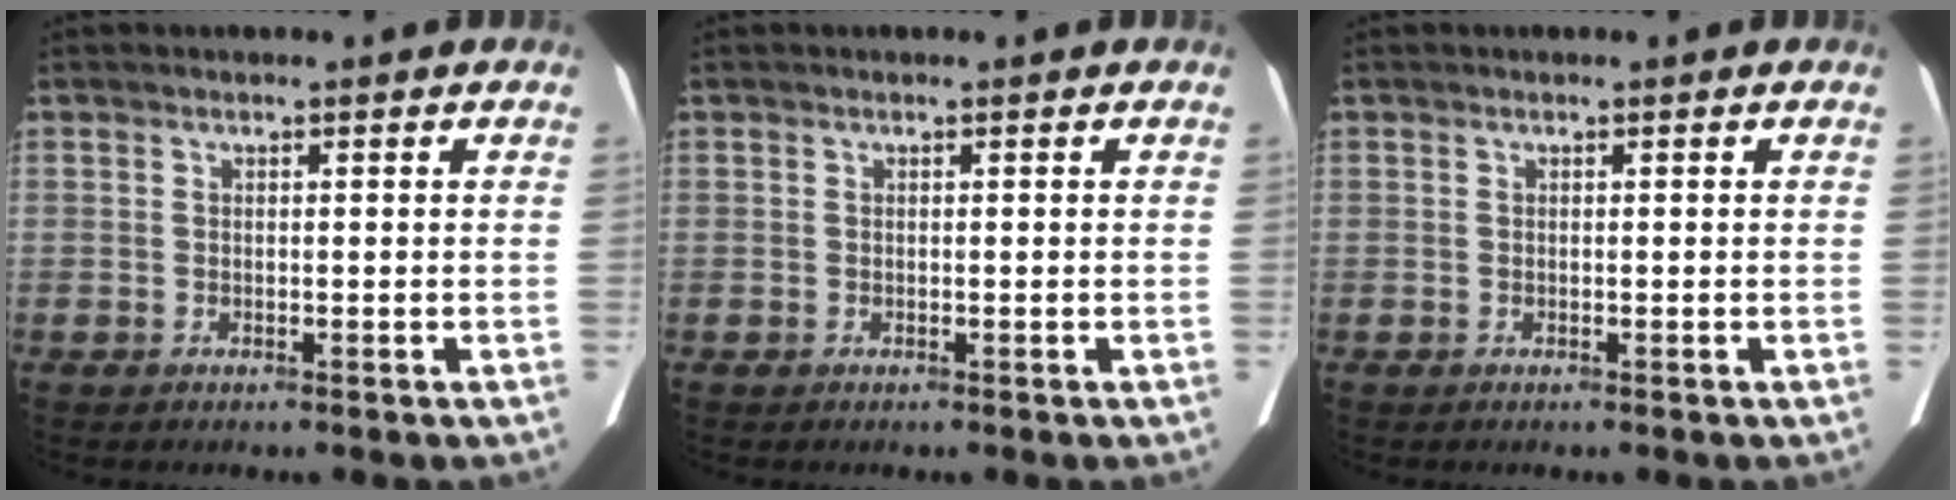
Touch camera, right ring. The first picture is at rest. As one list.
[{"total": 0.0}, {"total": 0.0}]